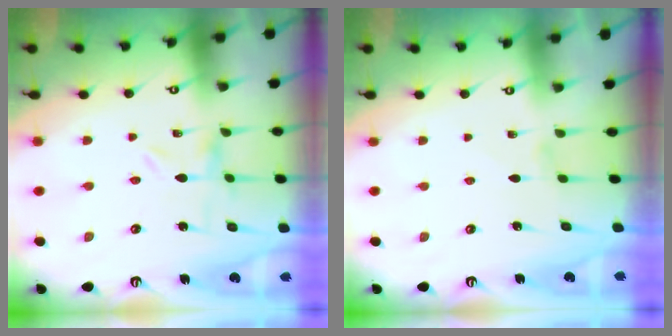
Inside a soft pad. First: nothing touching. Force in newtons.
{"total": 0.0}